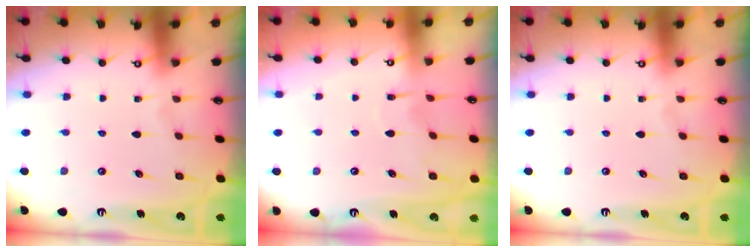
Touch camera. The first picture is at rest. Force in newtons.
{"total": 6.7, "press": 6.7, "slide": 0.1}
{"total": 0.0}